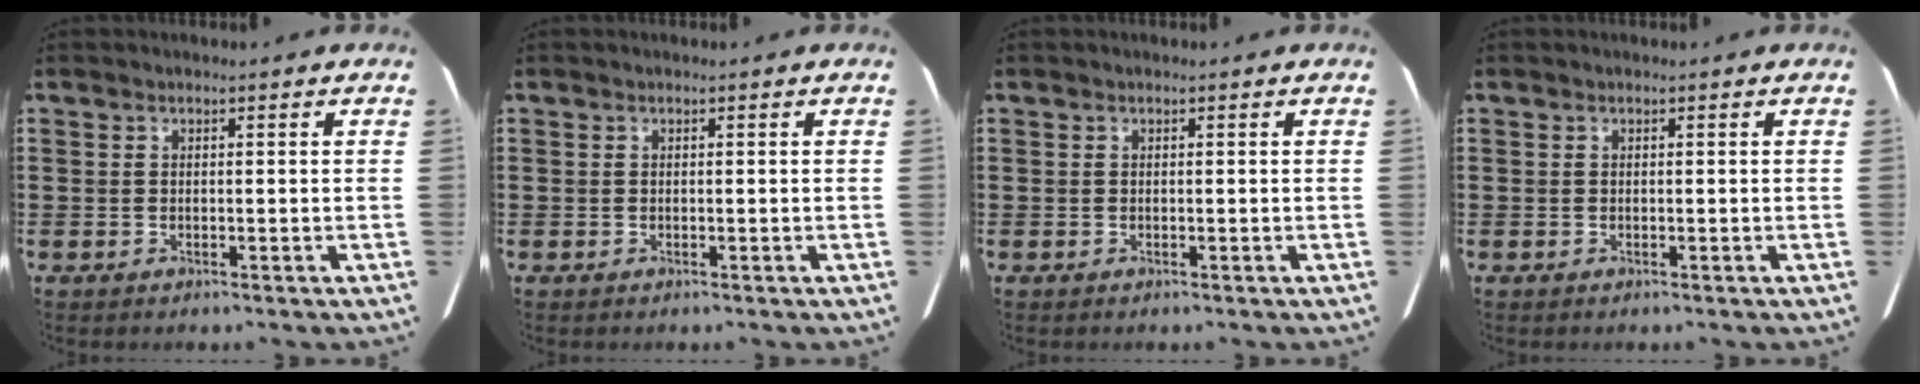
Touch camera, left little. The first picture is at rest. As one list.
[{"total": 0.0}, {"total": 0.0}, {"total": 0.0}]